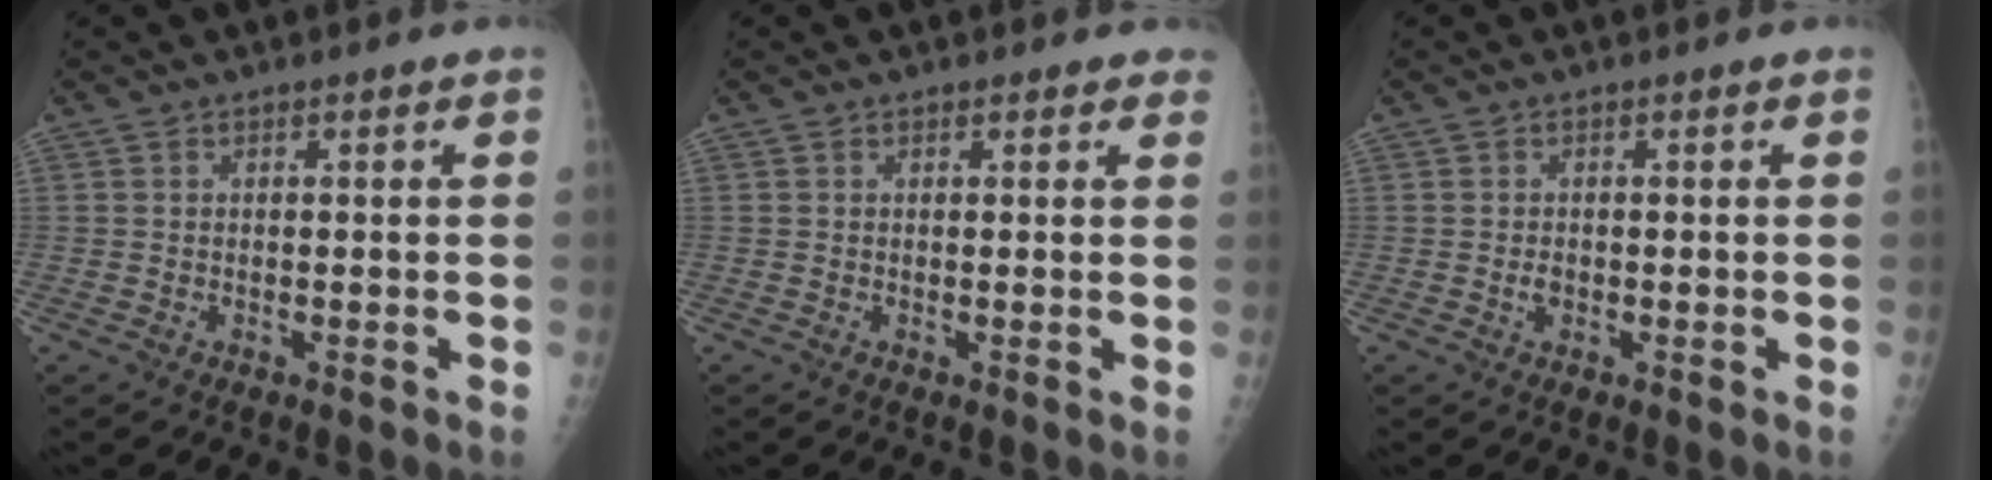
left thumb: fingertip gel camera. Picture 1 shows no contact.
{"total": 2.5, "force": [2.2, 1.1, 0.4], "torque": [0.020, -0.007, 0.010]}
{"total": 1.2, "force": [-0.1, 0.9, 0.8], "torque": [-0.013, 0.001, -0.001]}